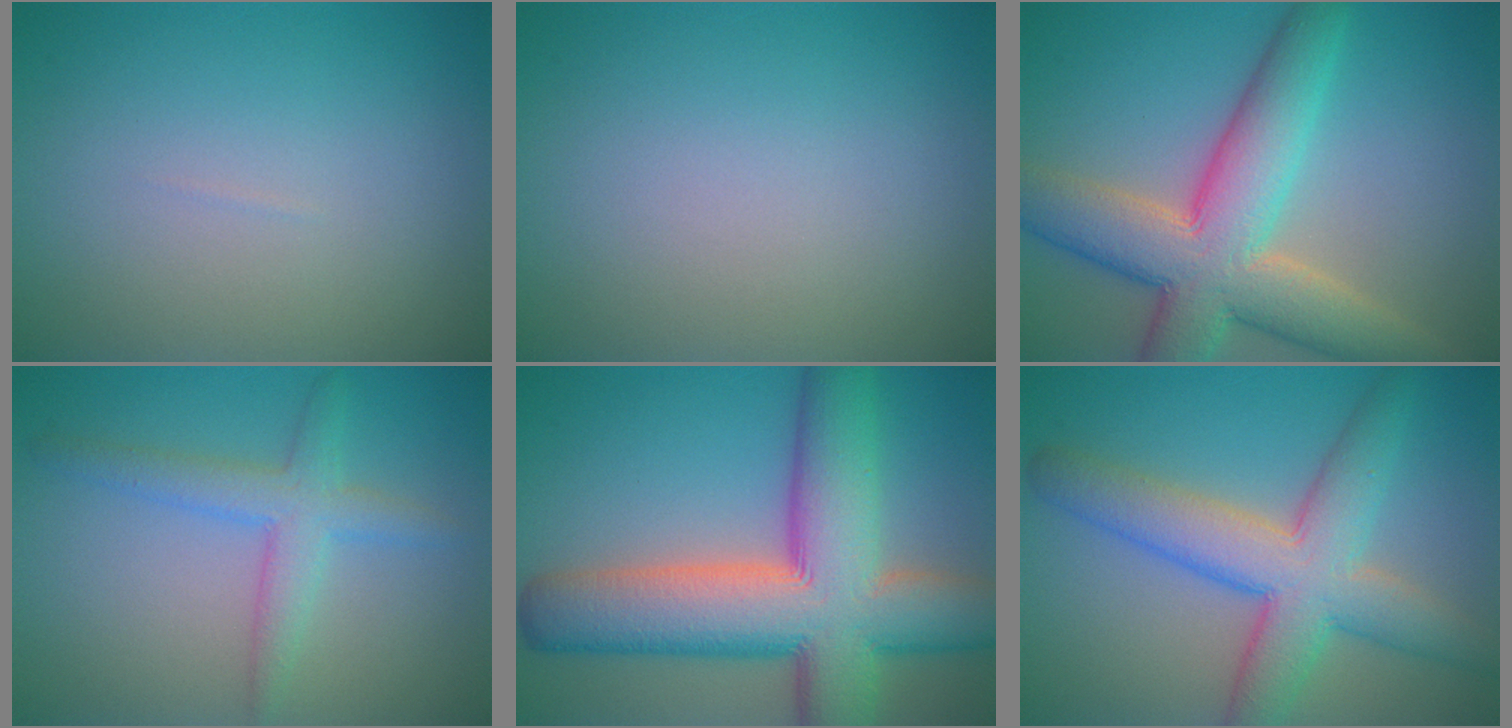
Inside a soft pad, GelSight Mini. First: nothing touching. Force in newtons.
{"total": 0.0}
{"total": 10.0, "press": 9.9, "slide": 0.8}
{"total": 3.4, "press": 3.4, "slide": 0.0}
{"total": 13.6, "press": 13.5, "slide": 0.6}
{"total": 7.6, "press": 7.6, "slide": 0.3}